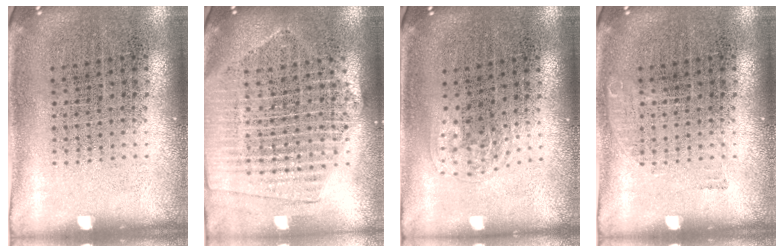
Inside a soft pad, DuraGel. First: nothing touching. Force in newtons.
{"total": 2.2, "press": 2.0, "slide": 1.0}
{"total": 0.9, "press": 0.6, "slide": 0.7}
{"total": 0.5, "press": 0.5, "slide": 0.1}